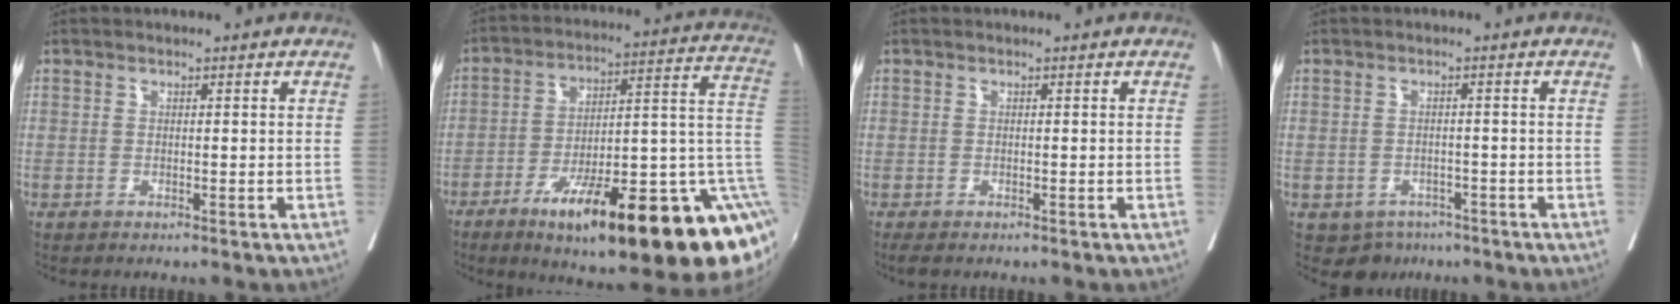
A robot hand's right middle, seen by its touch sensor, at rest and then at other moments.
{"total": 30.7, "force": [-11.7, 5.8, 27.8], "torque": [-0.249, 0.032, -0.175]}
{"total": 1.6, "force": [-1.4, 0.4, 0.7], "torque": [-0.012, -0.006, -0.019]}
{"total": 4.4, "force": [-2.7, 3.4, 0.7], "torque": [-0.004, 0.006, -0.036]}